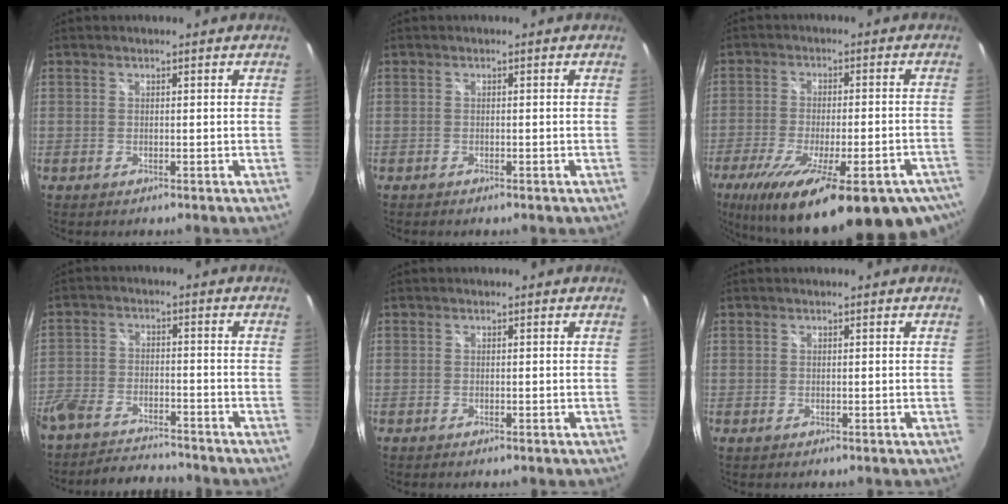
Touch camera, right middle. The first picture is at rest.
{"total": 0.8, "force": [-0.6, 0.3, 0.3], "torque": [-0.008, -0.003, -0.011]}
{"total": 28.3, "force": [-18.8, 7.8, 19.6], "torque": [-0.344, -0.071, -0.265]}
{"total": 12.2, "force": [-10.6, 3.9, 4.4], "torque": [-0.124, -0.013, -0.182]}
{"total": 0.0}
{"total": 0.0}